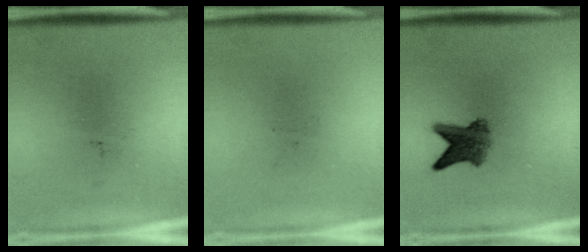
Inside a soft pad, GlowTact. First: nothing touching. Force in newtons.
{"total": 0.0}
{"total": 5.2}